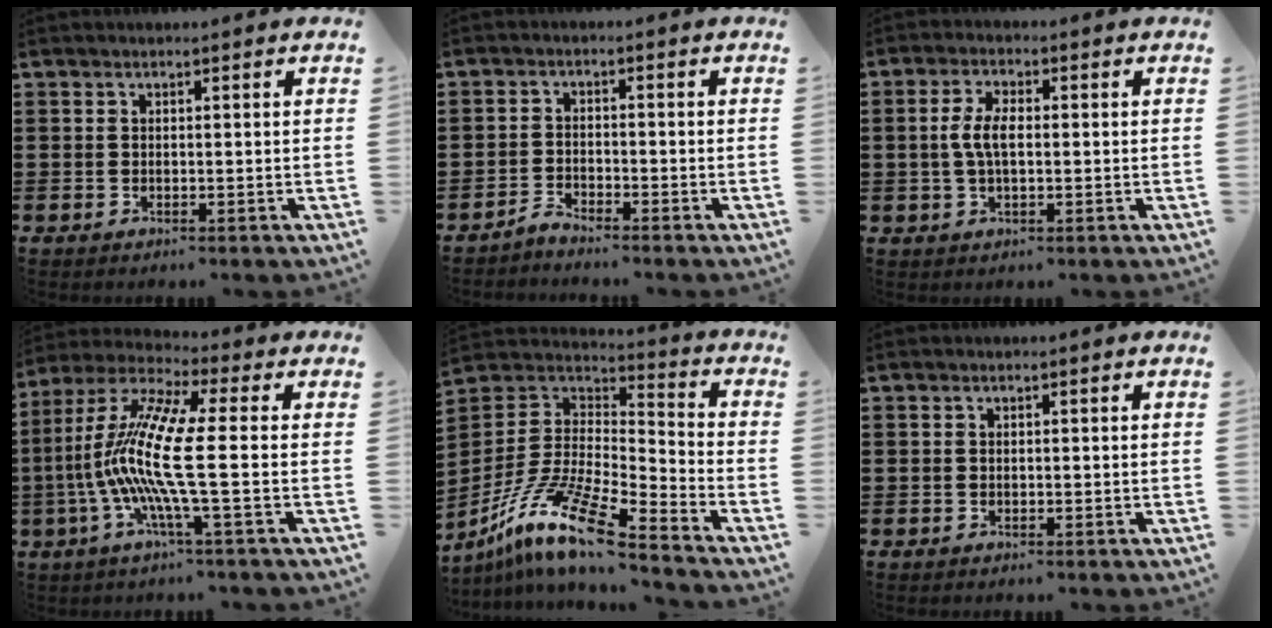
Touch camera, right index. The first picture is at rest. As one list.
[{"total": 2.1, "force": [-2.1, -0.1, 0.0], "torque": [-0.008, 0.004, -0.042]}, {"total": 4.9, "force": [0.0, 2.1, 4.4], "torque": [-0.100, 0.001, -0.007]}, {"total": 13.6, "force": [-1.7, 1.8, 13.3], "torque": [-0.305, -0.020, -0.050]}, {"total": 13.6, "force": [-10.0, 1.9, 9.0], "torque": [-0.196, 0.003, -0.198]}, {"total": 0.0}]